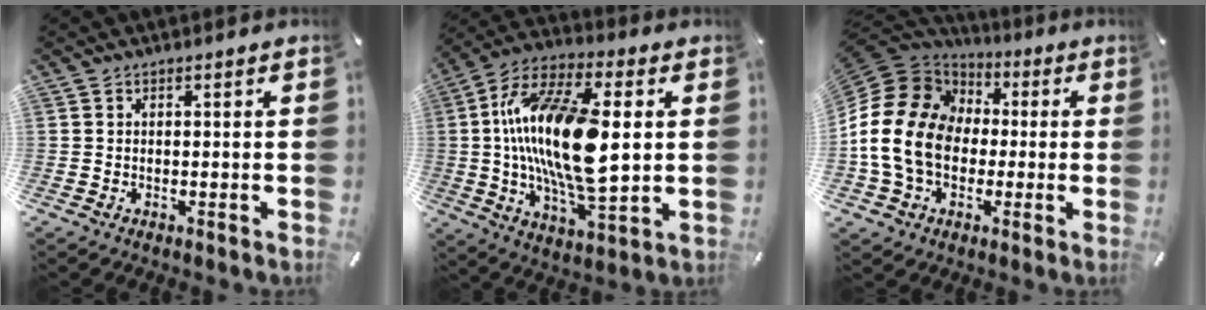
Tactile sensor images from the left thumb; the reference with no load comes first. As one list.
[{"total": 22.4, "force": [2.2, 9.5, 20.2], "torque": [-0.407, -0.014, 0.031]}, {"total": 18.7, "force": [-2.3, 15.3, 10.4], "torque": [-0.246, 0.017, -0.048]}]